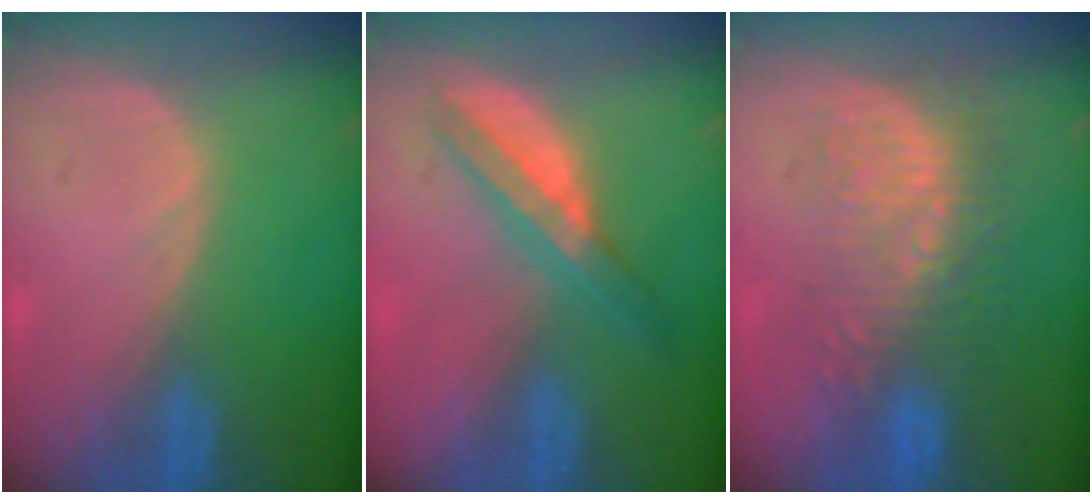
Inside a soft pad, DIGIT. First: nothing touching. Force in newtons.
{"total": 5.6, "press": 5.2, "slide": 2.0}
{"total": 9.1, "press": 8.7, "slide": 2.6}